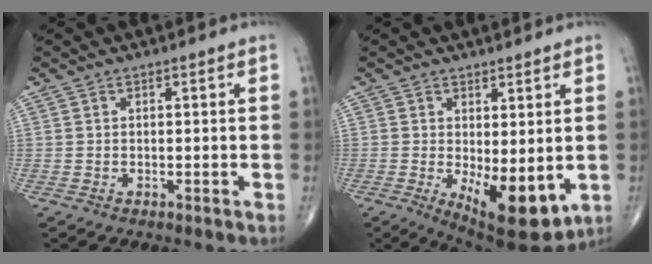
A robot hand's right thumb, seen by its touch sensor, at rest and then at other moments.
{"total": 11.1, "force": [-1.8, 4.6, 9.9], "torque": [-0.137, -0.027, -0.011]}